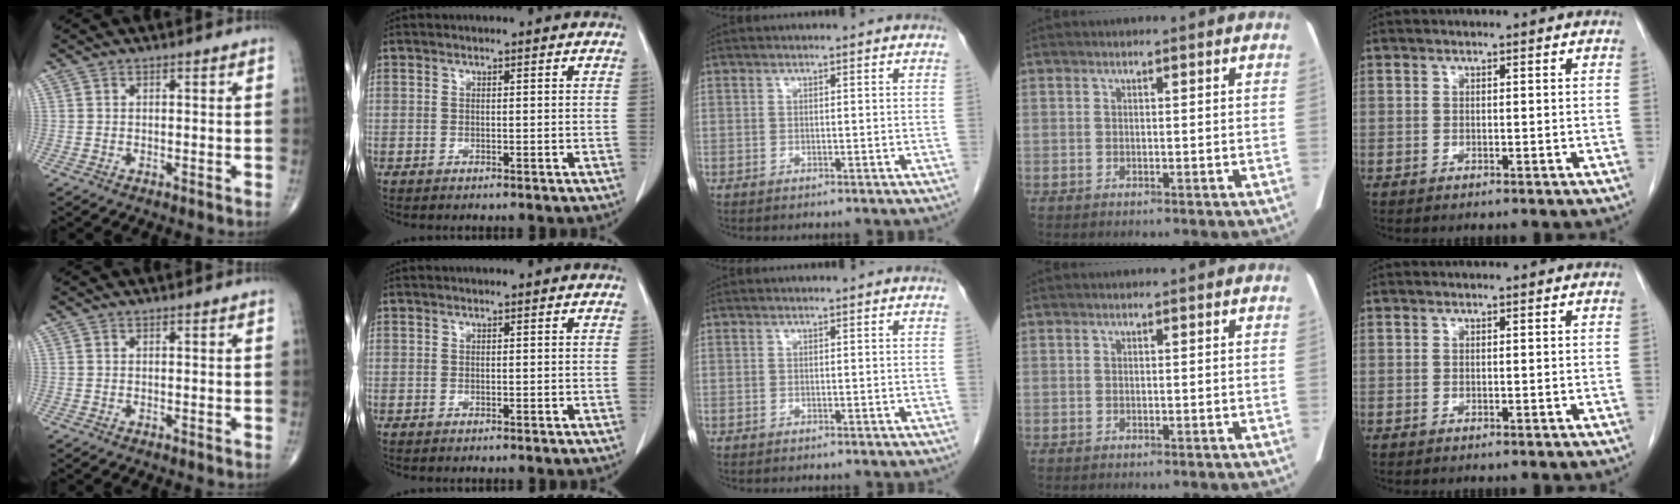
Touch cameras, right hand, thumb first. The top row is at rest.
{}